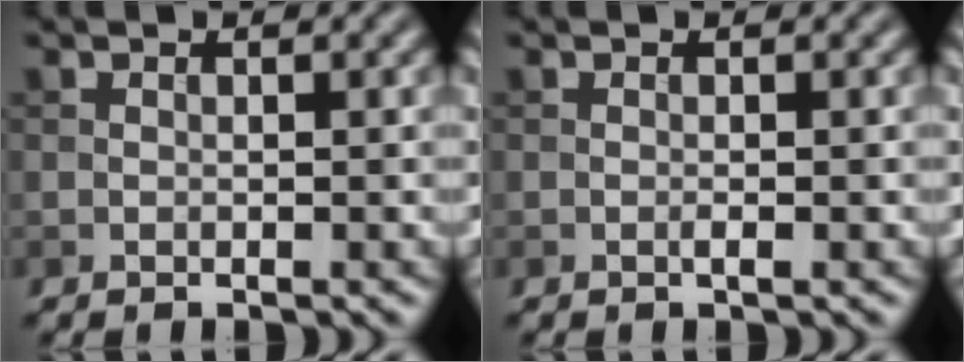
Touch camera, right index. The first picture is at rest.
{"total": 0.5, "force": [-0.2, 0.1, 0.5], "torque": [-0.012, -0.002, -0.005]}